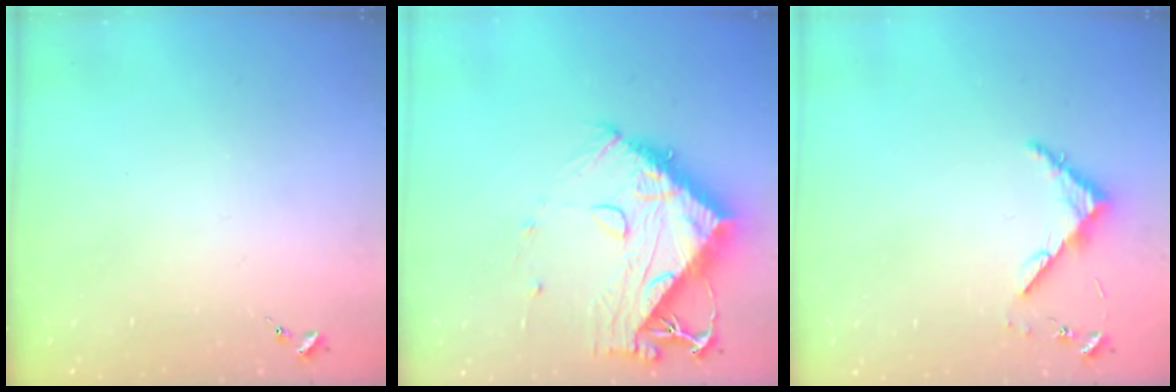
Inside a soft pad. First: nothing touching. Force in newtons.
{"total": 14.2, "press": 14.1, "slide": 1.2}
{"total": 4.6, "press": 4.6, "slide": 0.4}